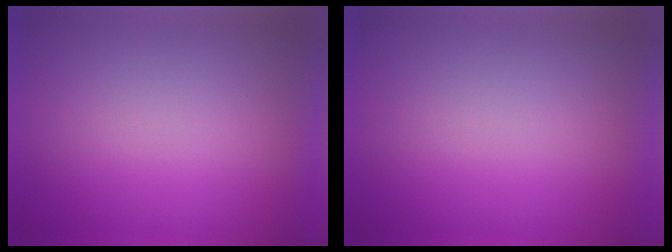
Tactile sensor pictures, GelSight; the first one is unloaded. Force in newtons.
{"total": 0.0}